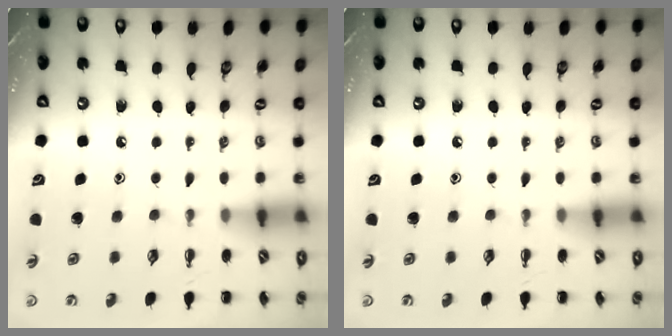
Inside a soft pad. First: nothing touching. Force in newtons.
{"total": 0.0}